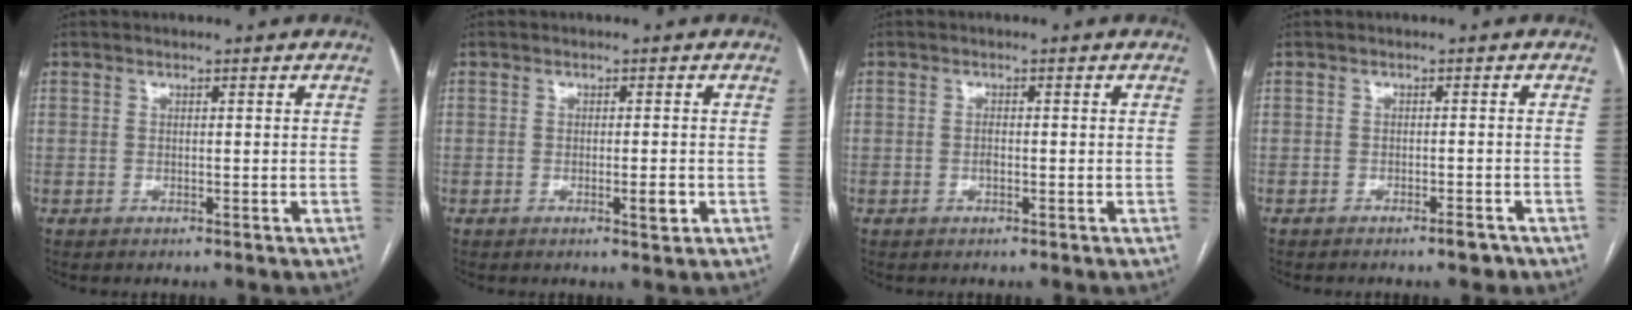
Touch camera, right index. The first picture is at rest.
{"total": 2.0, "force": [-0.7, 0.3, 1.9], "torque": [-0.027, -0.003, -0.008]}
{"total": 0.8, "force": [-0.3, 0.3, 0.7], "torque": [-0.015, 0.001, -0.006]}
{"total": 1.9, "force": [-1.4, 0.4, 1.1], "torque": [-0.017, 0.000, -0.018]}